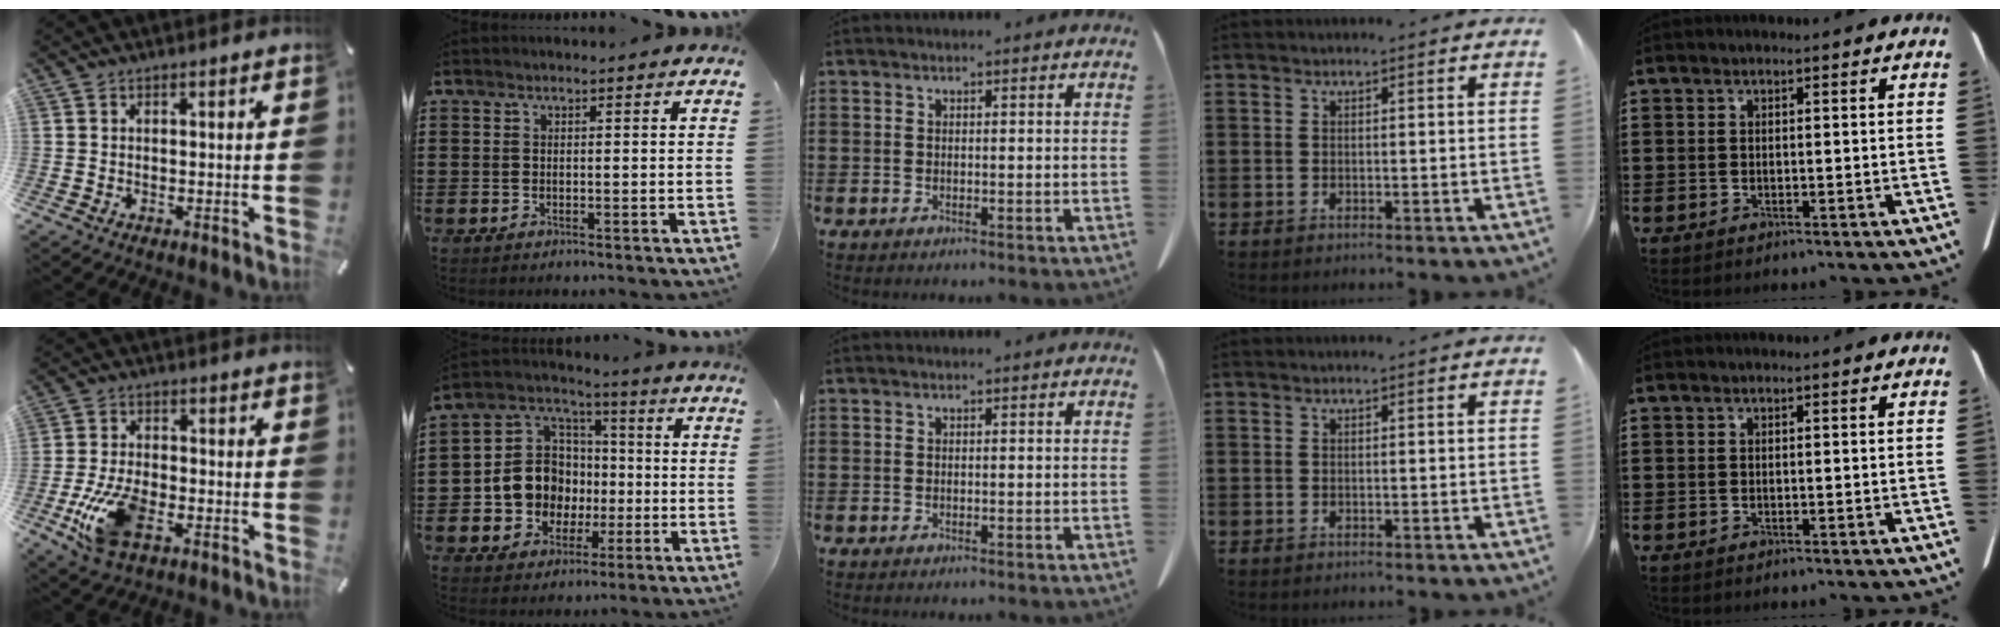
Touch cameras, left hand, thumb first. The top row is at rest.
{"thumb": {"total": 11.8, "force": [-4.3, 6.4, 8.9], "torque": [-0.192, 0.005, -0.077]}, "index": {"total": 10.1, "force": [-1.3, 9.5, 3.0], "torque": [-0.104, 0.005, -0.023]}}